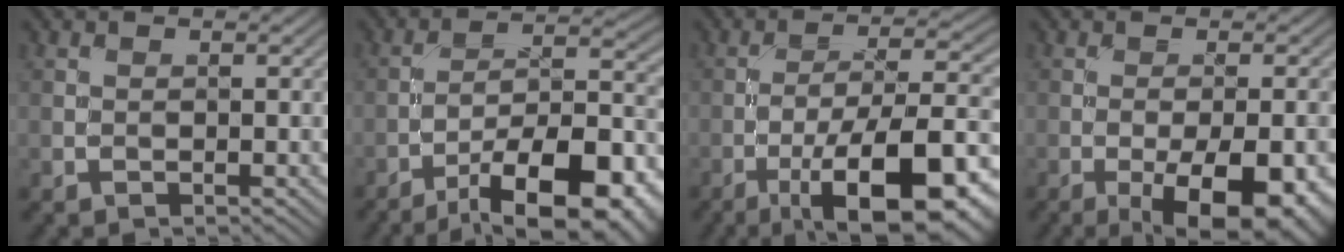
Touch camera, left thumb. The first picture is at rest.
{"total": 17.3, "force": [-11.2, 5.6, 12.0], "torque": [-0.165, -0.010, -0.168]}
{"total": 16.1, "force": [-8.3, 5.1, 12.8], "torque": [-0.196, 0.000, -0.127]}
{"total": 11.2, "force": [-5.1, 4.0, 9.1], "torque": [-0.139, -0.011, -0.059]}